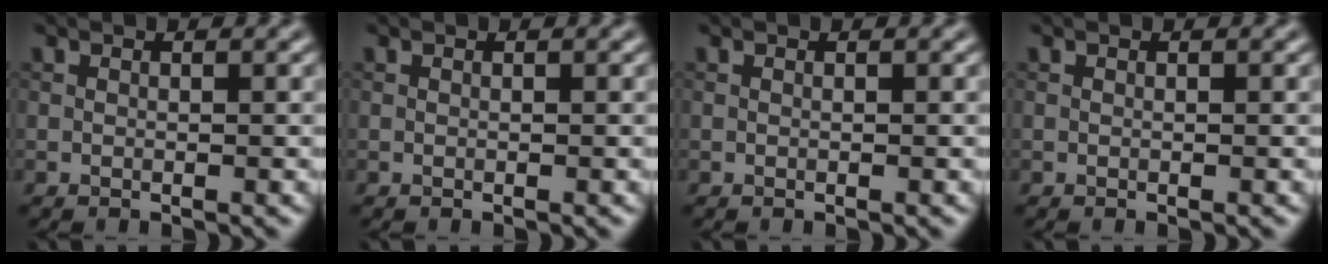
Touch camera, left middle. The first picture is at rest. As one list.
[{"total": 0.0}, {"total": 0.0}, {"total": 0.0}]